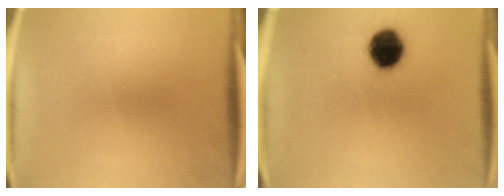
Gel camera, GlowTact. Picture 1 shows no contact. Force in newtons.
{"total": 10.6}